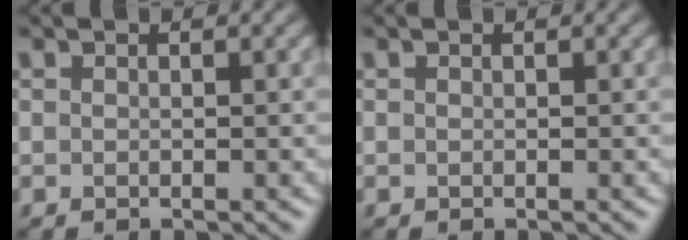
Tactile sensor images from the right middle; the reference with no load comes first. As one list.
[{"total": 0.0}]